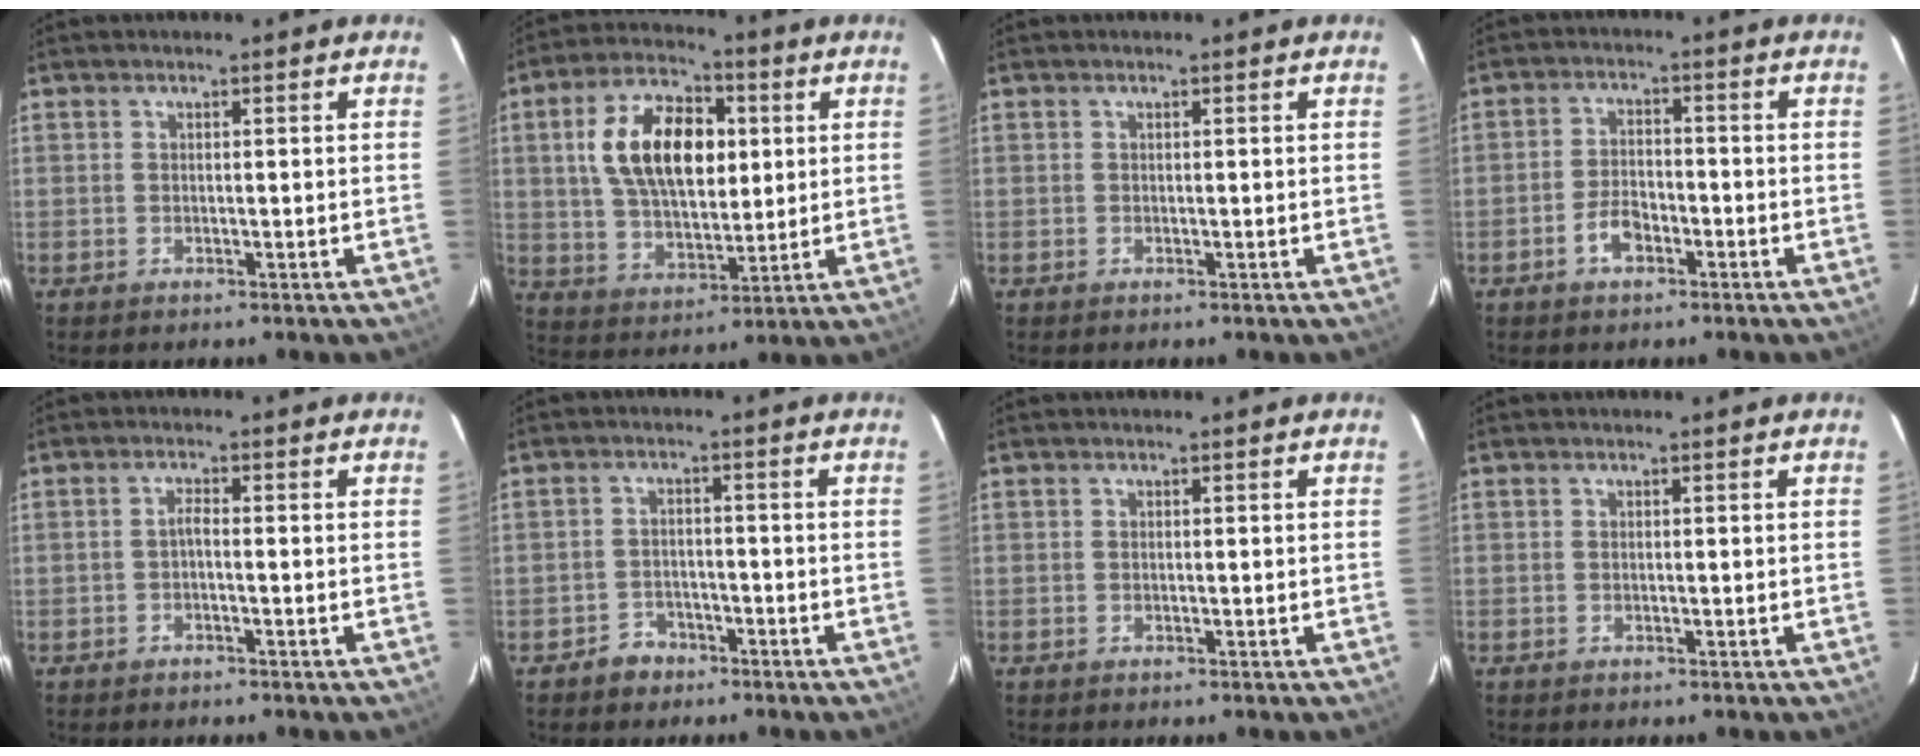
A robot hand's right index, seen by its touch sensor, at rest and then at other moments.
{"total": 16.1, "force": [3.6, 9.1, 12.8], "torque": [-0.232, 0.024, 0.070]}
{"total": 0.0}
{"total": 4.6, "force": [-2.6, 2.5, 2.8], "torque": [-0.062, 0.005, -0.046]}
{"total": 1.3, "force": [-0.7, 0.2, 1.1], "torque": [-0.021, 0.005, -0.014]}
{"total": 3.5, "force": [-2.6, 2.4, 0.0], "torque": [-0.007, 0.012, -0.039]}
{"total": 0.0}
{"total": 0.0}